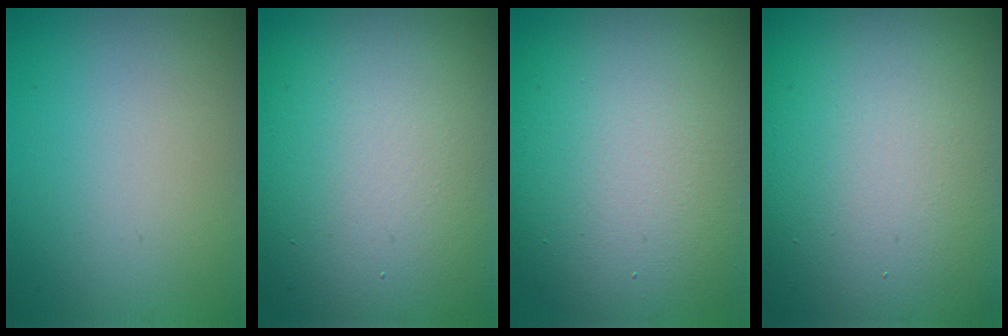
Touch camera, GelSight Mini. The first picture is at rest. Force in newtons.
{"total": 18.3, "press": 18.3, "slide": 0.7}
{"total": 15.3, "press": 15.3, "slide": 0.8}
{"total": 23.6, "press": 23.5, "slide": 1.6}